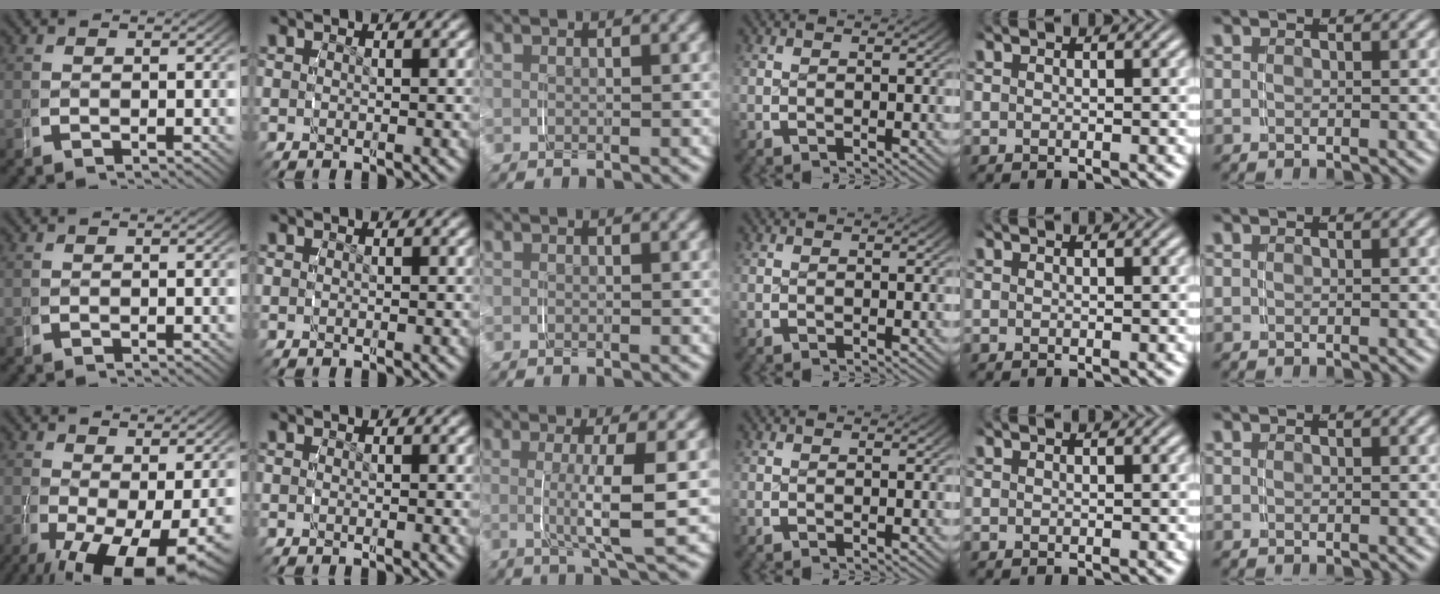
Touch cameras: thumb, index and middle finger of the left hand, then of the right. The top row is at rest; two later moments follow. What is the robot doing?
{"motion": "grasp_and_lifting", "object": "plastic wrap"}